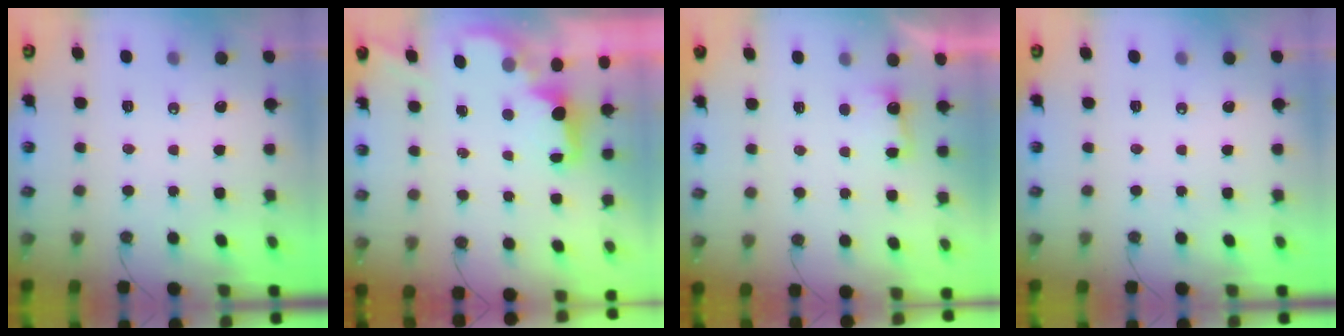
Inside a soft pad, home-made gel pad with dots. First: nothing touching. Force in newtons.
{"total": 1.9, "press": 1.7, "slide": 0.7}
{"total": 2.9, "press": 2.7, "slide": 1.0}
{"total": 0.0}